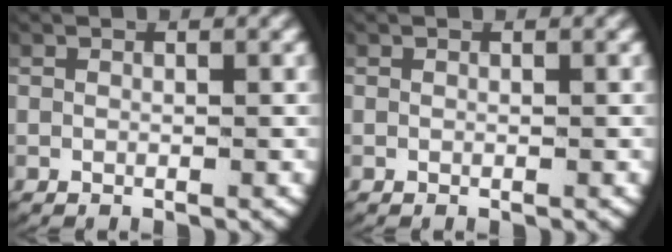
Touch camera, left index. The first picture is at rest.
{"total": 0.0}